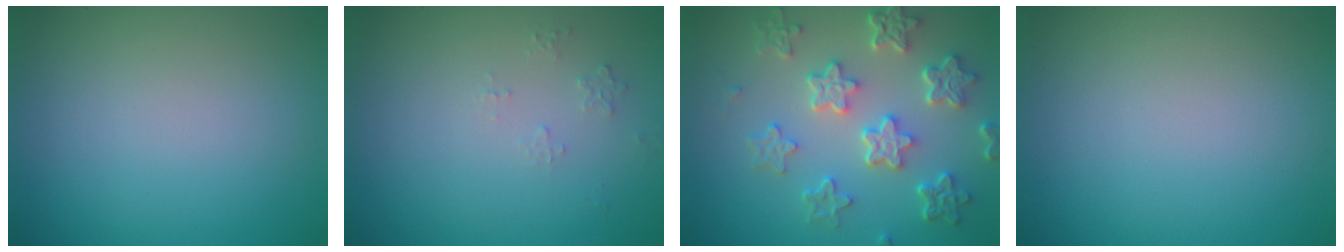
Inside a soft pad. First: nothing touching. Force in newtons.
{"total": 0.6, "press": 0.4, "slide": 0.5}
{"total": 6.0, "press": 4.7, "slide": 3.8}
{"total": 0.0}